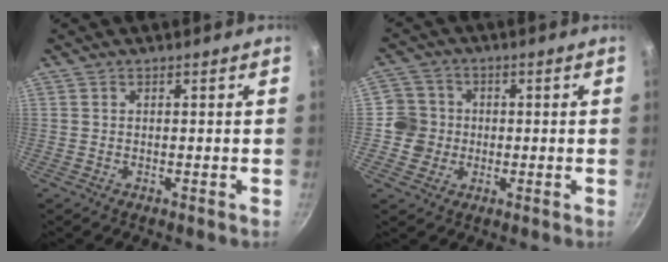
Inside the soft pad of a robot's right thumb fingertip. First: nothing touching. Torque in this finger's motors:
{"motor_torque": [-0.04, -0.05, 0.31, 0.15, -0.01]}